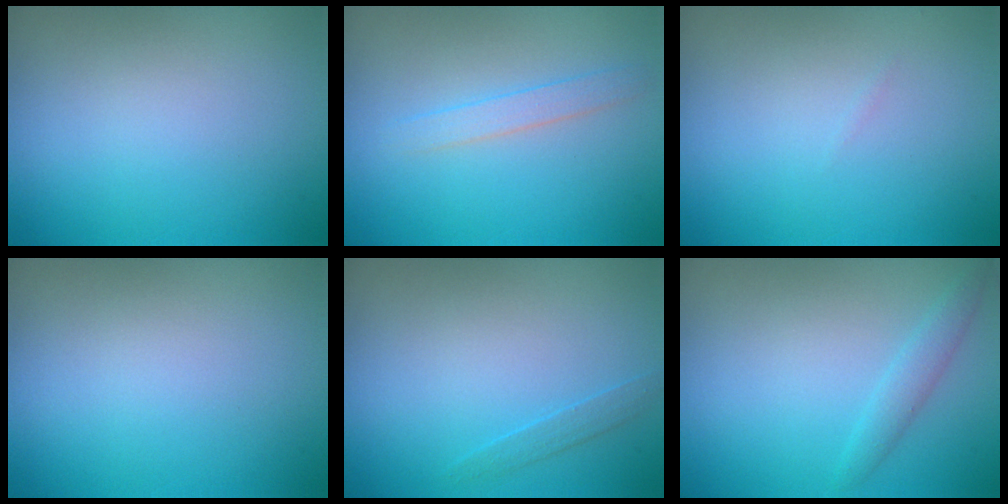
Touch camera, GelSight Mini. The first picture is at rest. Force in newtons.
{"total": 1.4, "press": 1.4, "slide": 0.0}
{"total": 0.0}
{"total": 0.0}
{"total": 0.9, "press": 0.9, "slide": 0.1}
{"total": 1.5, "press": 1.5, "slide": 0.1}